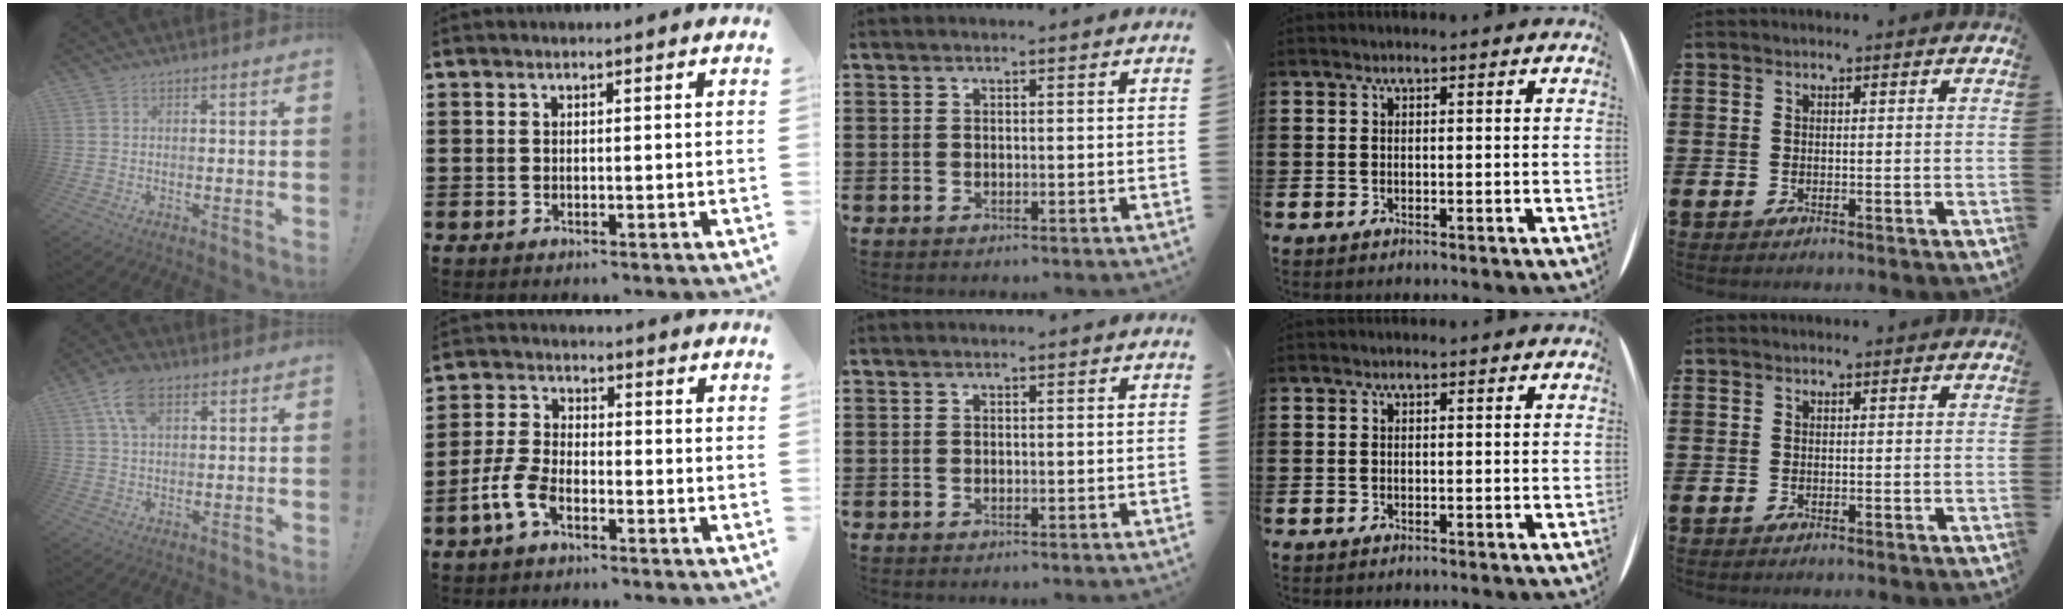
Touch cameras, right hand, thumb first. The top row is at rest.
{"thumb": {"total": 9.1, "force": [4.2, 5.0, 6.3], "torque": [-0.105, -0.001, 0.080]}, "index": {"total": 5.5, "force": [-3.1, 2.6, 3.7], "torque": [-0.105, -0.002, -0.068]}}